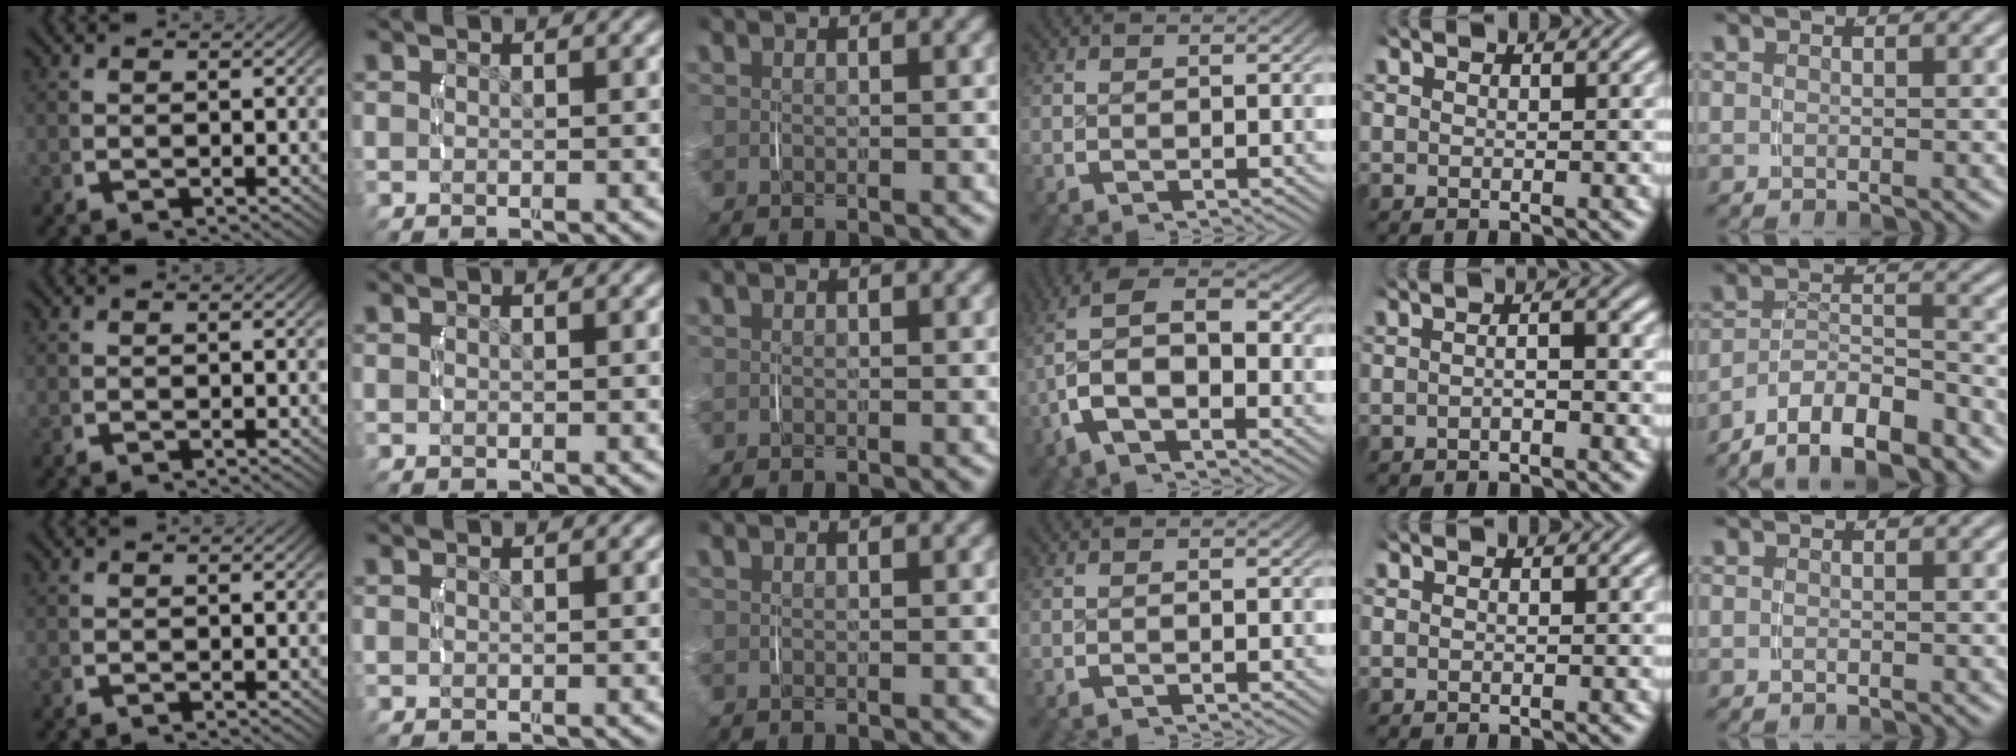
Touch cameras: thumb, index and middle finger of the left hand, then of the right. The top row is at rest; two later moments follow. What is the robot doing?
{"motion": "lift_and_place", "object": "napkin"}